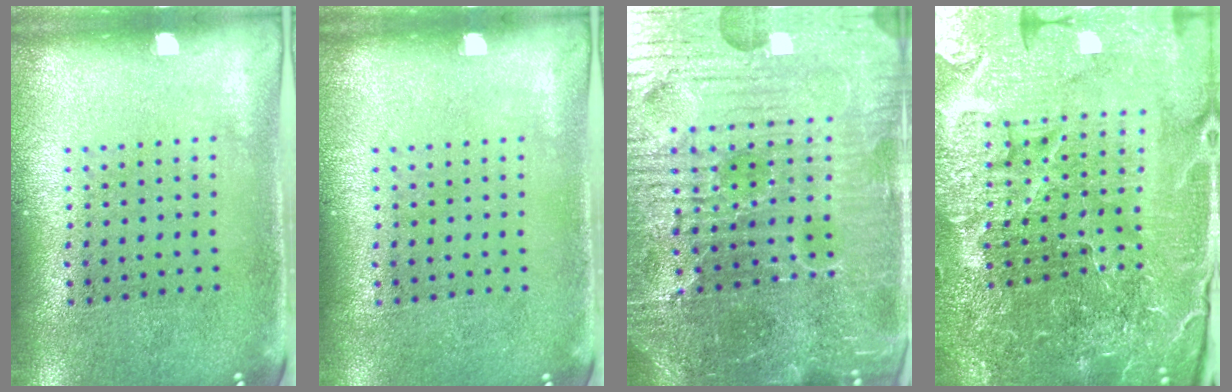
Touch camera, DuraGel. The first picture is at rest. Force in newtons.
{"total": 0.0}
{"total": 6.6, "press": 6.0, "slide": 2.8}
{"total": 6.7, "press": 5.9, "slide": 3.1}